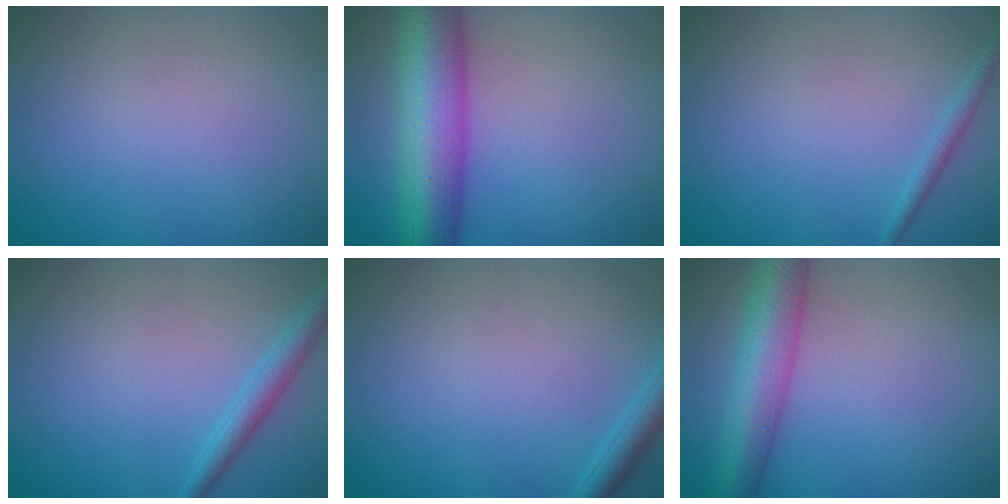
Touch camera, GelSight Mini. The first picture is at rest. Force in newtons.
{"total": 10.8, "press": 10.8, "slide": 0.4}
{"total": 1.2, "press": 1.2, "slide": 0.1}
{"total": 2.3, "press": 2.3, "slide": 0.1}
{"total": 2.0, "press": 2.0, "slide": 0.1}
{"total": 6.6, "press": 6.6, "slide": 0.3}